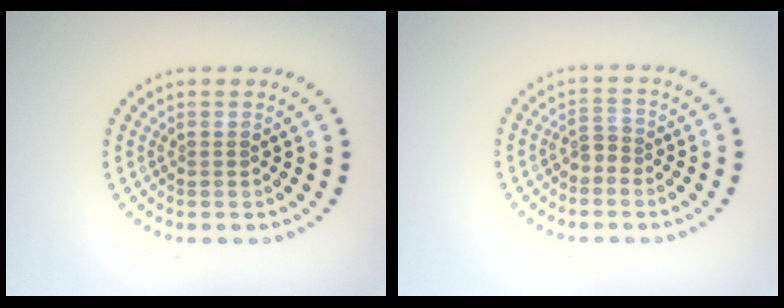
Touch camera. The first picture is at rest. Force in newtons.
{"total": 1.3, "press": 0.9, "slide": 0.8}